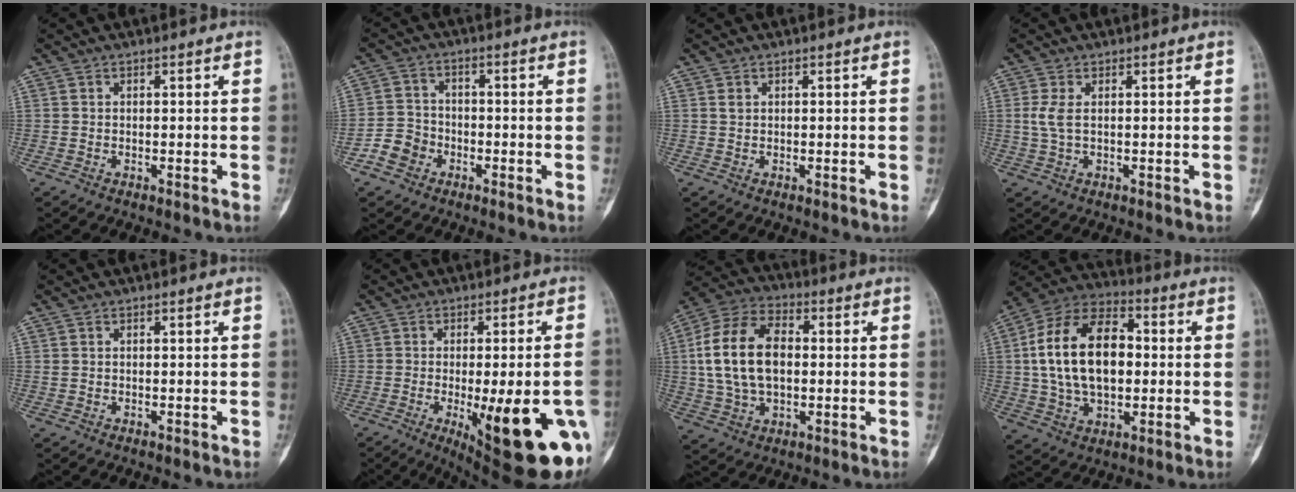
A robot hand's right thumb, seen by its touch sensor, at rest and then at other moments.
{"total": 5.2, "force": [-2.7, 4.2, 1.3], "torque": [-0.009, 0.023, -0.054]}
{"total": 1.0, "force": [0.4, 0.7, 0.5], "torque": [-0.007, 0.002, 0.009]}
{"total": 3.2, "force": [0.5, 1.3, 2.8], "torque": [-0.078, 0.002, 0.015]}
{"total": 0.0}
{"total": 21.7, "force": [-6.8, 6.2, 19.7], "torque": [-0.208, -0.011, -0.073]}
{"total": 16.3, "force": [1.2, 10.1, 12.7], "torque": [-0.238, 0.022, 0.021]}
{"total": 20.1, "force": [1.5, 12.2, 15.9], "torque": [-0.272, 0.021, 0.026]}